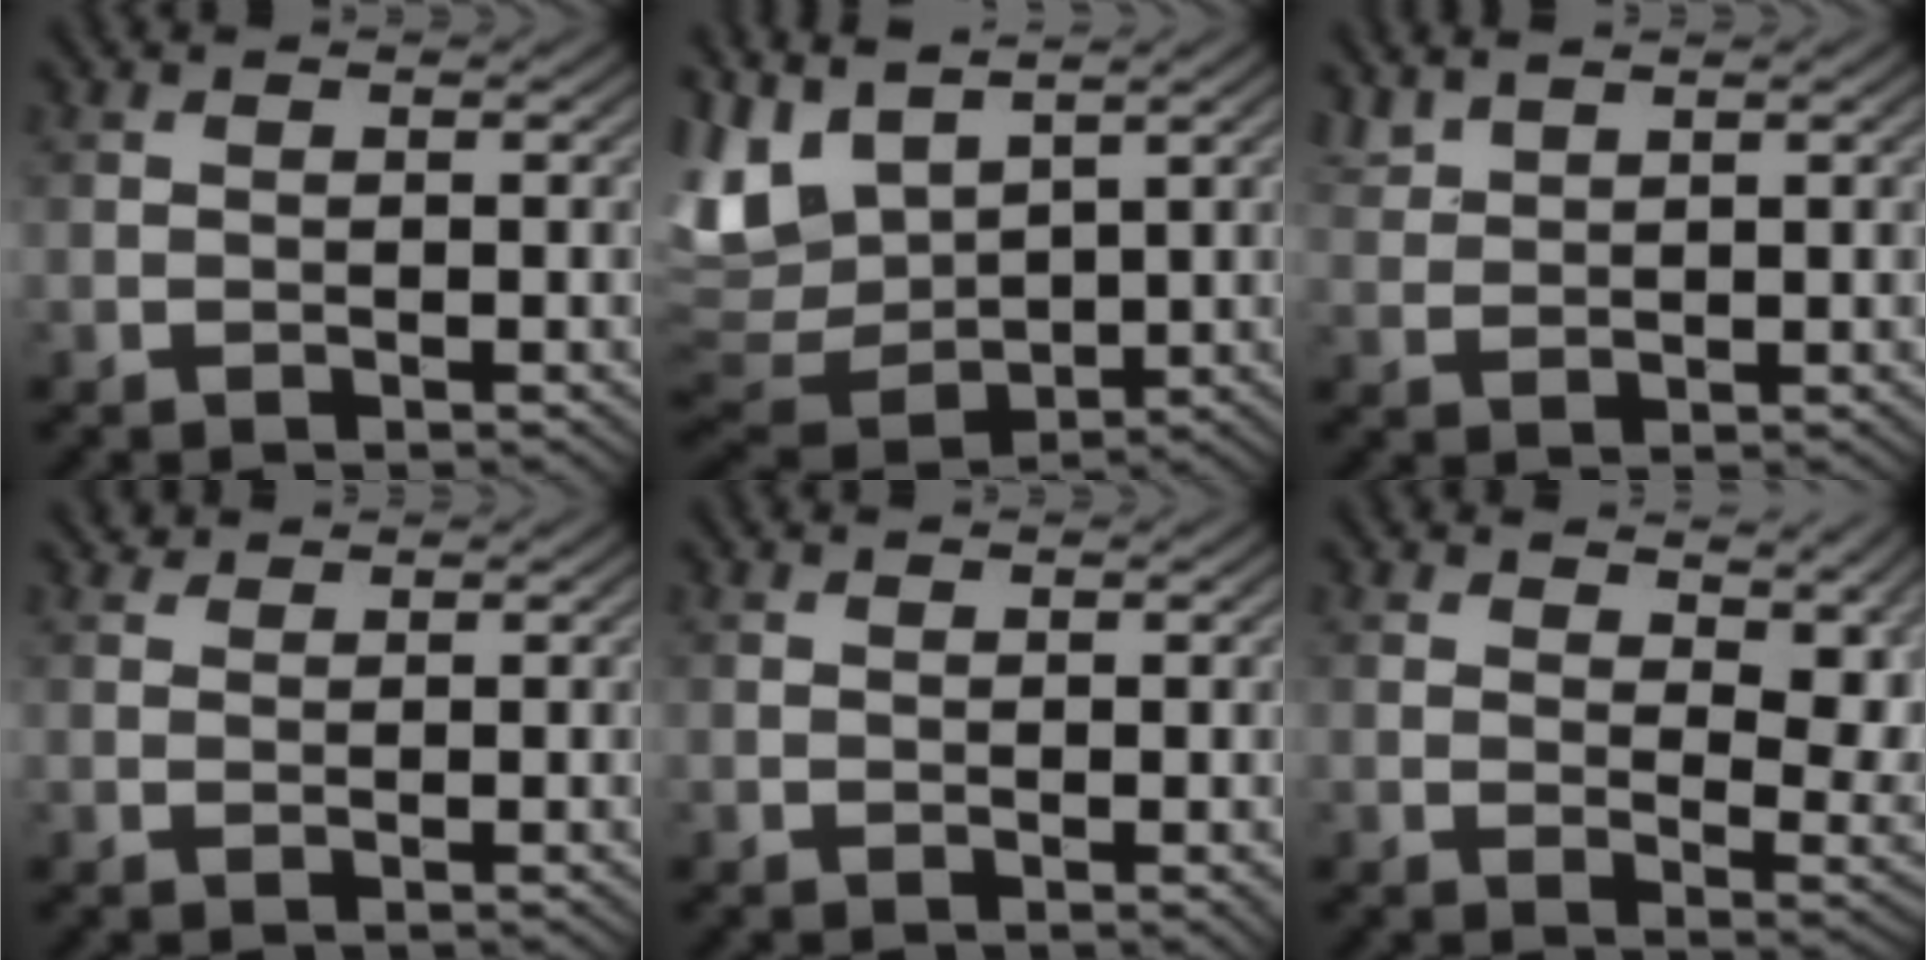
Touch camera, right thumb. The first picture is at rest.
{"total": 9.9, "force": [5.2, 5.6, 6.3], "torque": [-0.183, 0.009, 0.114]}
{"total": 2.3, "force": [2.1, 0.6, 0.8], "torque": [-0.023, 0.005, 0.050]}
{"total": 0.9, "force": [0.8, 0.3, 0.1], "torque": [-0.007, 0.000, 0.019]}
{"total": 0.6, "force": [0.4, 0.1, 0.4], "torque": [-0.006, 0.001, 0.007]}
{"total": 9.1, "force": [5.0, 4.2, 6.4], "torque": [-0.098, -0.008, 0.084]}